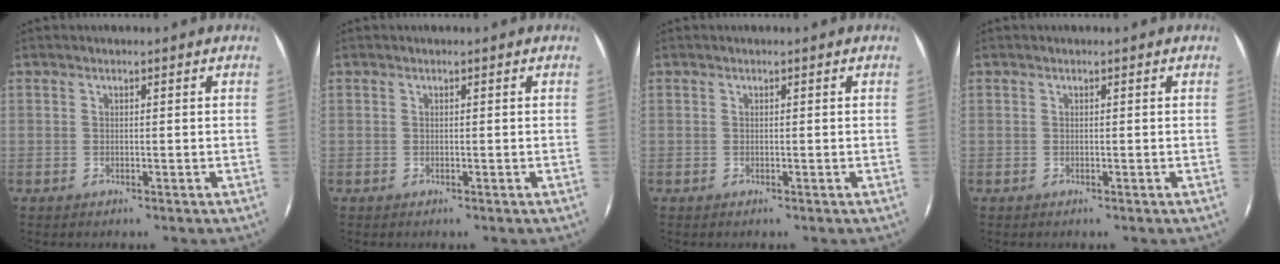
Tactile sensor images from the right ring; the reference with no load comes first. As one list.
[{"total": 0.0}, {"total": 0.0}, {"total": 0.0}]